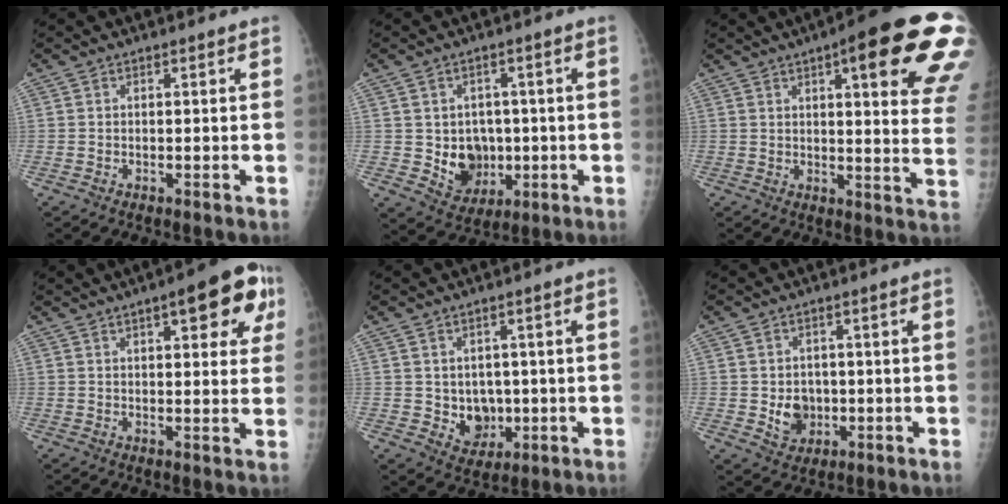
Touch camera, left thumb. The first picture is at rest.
{"total": 8.1, "force": [-0.7, 6.9, 4.2], "torque": [-0.026, 0.000, 0.008]}
{"total": 23.3, "force": [11.1, 5.2, 19.8], "torque": [-0.205, -0.025, 0.131]}
{"total": 12.3, "force": [5.5, 4.2, 10.2], "torque": [-0.092, -0.002, 0.062]}
{"total": 6.1, "force": [-0.4, 5.1, 3.4], "torque": [-0.018, -0.004, 0.011]}
{"total": 5.3, "force": [-0.6, 4.5, 2.7], "torque": [-0.017, 0.002, 0.001]}